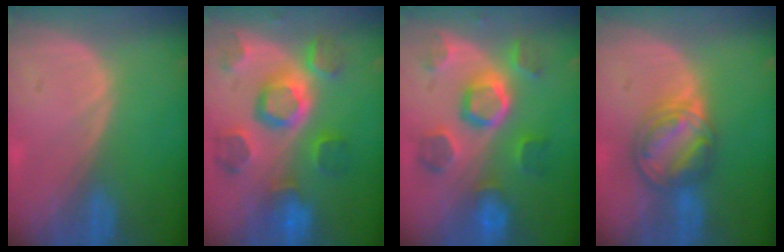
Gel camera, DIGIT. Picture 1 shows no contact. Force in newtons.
{"total": 11.3, "press": 10.0, "slide": 5.3}
{"total": 9.7, "press": 9.2, "slide": 3.1}
{"total": 7.5, "press": 6.6, "slide": 3.6}